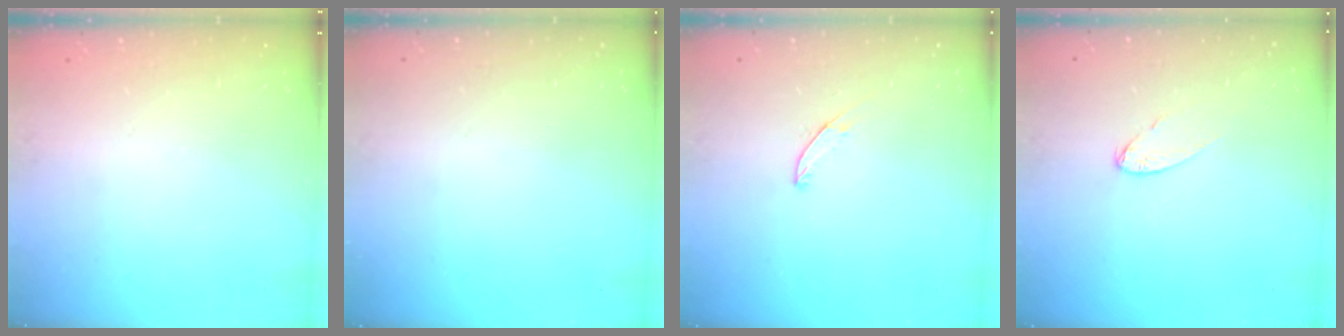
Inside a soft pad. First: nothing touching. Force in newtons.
{"total": 0.0}
{"total": 4.8, "press": 4.7, "slide": 0.3}
{"total": 4.8, "press": 4.8, "slide": 0.4}